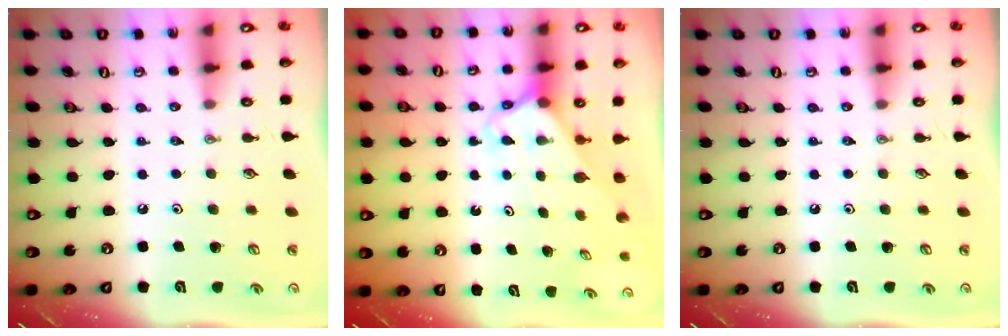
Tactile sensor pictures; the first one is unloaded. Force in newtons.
{"total": 2.7, "press": 2.7, "slide": 0.1}
{"total": 0.0}